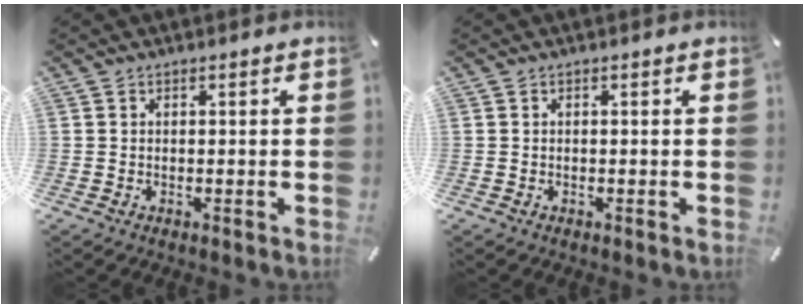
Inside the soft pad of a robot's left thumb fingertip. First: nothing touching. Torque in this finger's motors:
{"motor_torque": [-0.03, -0.01, -0.02, 0.03, 0.00]}